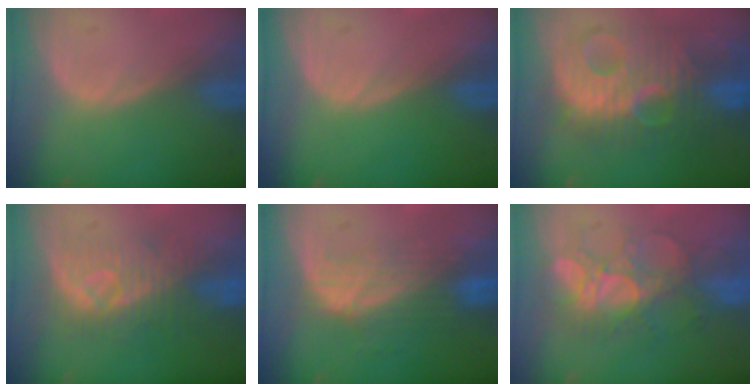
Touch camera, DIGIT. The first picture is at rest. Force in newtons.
{"total": 0.0}
{"total": 11.4, "press": 11.4, "slide": 0.7}
{"total": 8.0, "press": 7.9, "slide": 1.7}
{"total": 7.6, "press": 6.8, "slide": 3.3}
{"total": 8.3, "press": 8.0, "slide": 2.5}